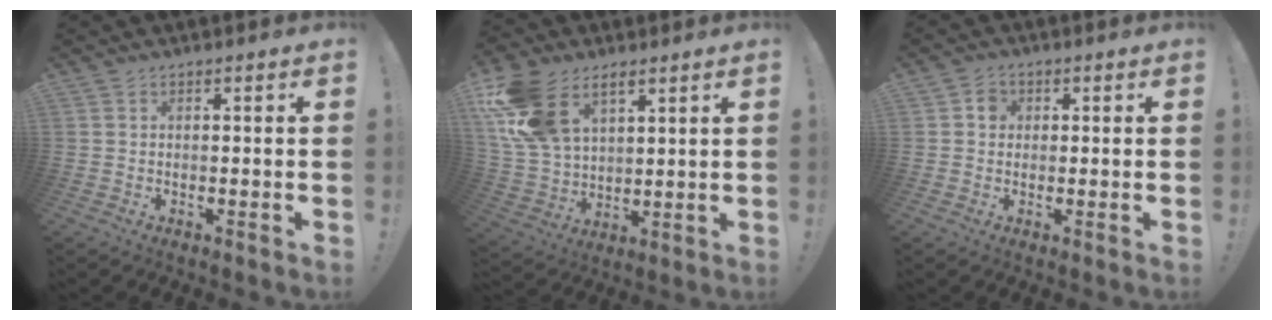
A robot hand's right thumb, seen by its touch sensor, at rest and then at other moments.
{"total": 16.9, "force": [8.4, 11.0, 9.6], "torque": [-0.200, -0.036, 0.163]}
{"total": 3.2, "force": [0.2, 2.8, 1.5], "torque": [-0.018, 0.005, 0.001]}